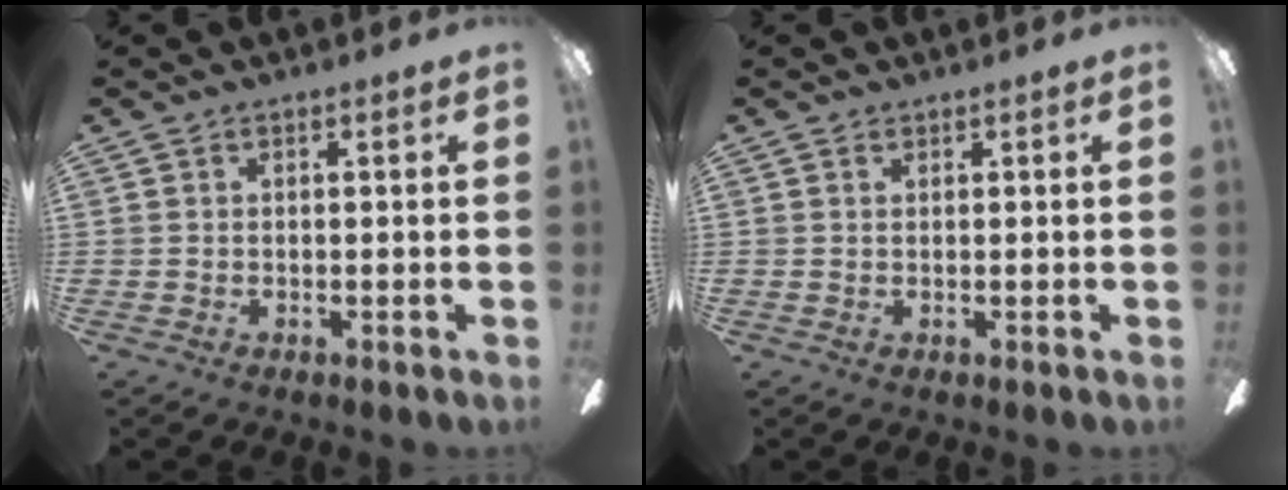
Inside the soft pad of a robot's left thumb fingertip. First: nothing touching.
{"total": 0.5, "force": [0.4, 0.3, 0.2], "torque": [-0.005, 0.002, 0.007]}